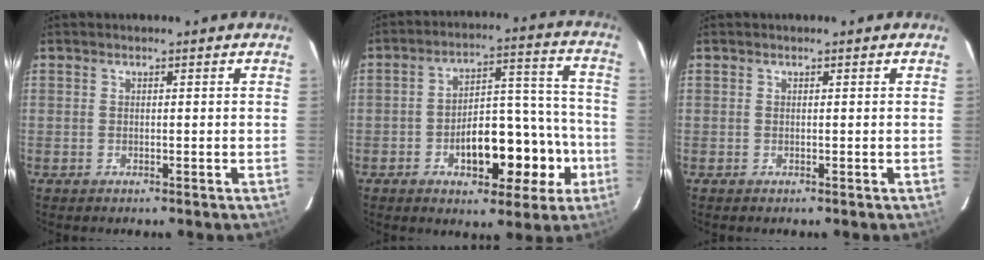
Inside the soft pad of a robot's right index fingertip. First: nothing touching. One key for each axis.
{"total": 13.8, "fx": -4.8, "fy": 6.2, "fz": 11.3, "tx": -0.156, "ty": 0.041, "tz": -0.062}
{"total": 0.0}